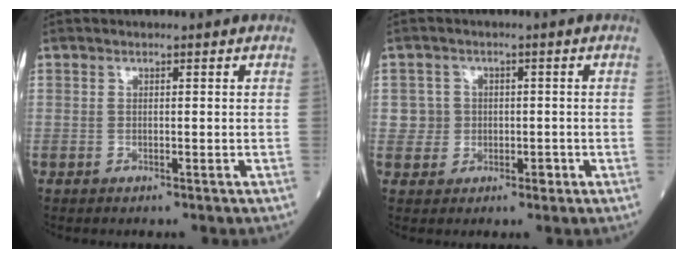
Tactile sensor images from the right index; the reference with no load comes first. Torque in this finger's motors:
{"motor_torque": [-0.08, -0.03, -0.02, 0.01]}